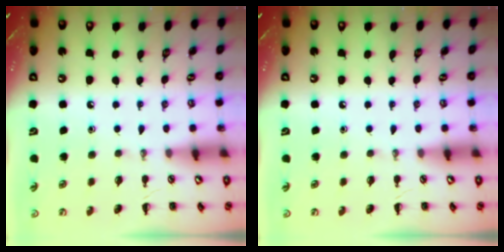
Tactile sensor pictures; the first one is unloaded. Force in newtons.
{"total": 0.0}